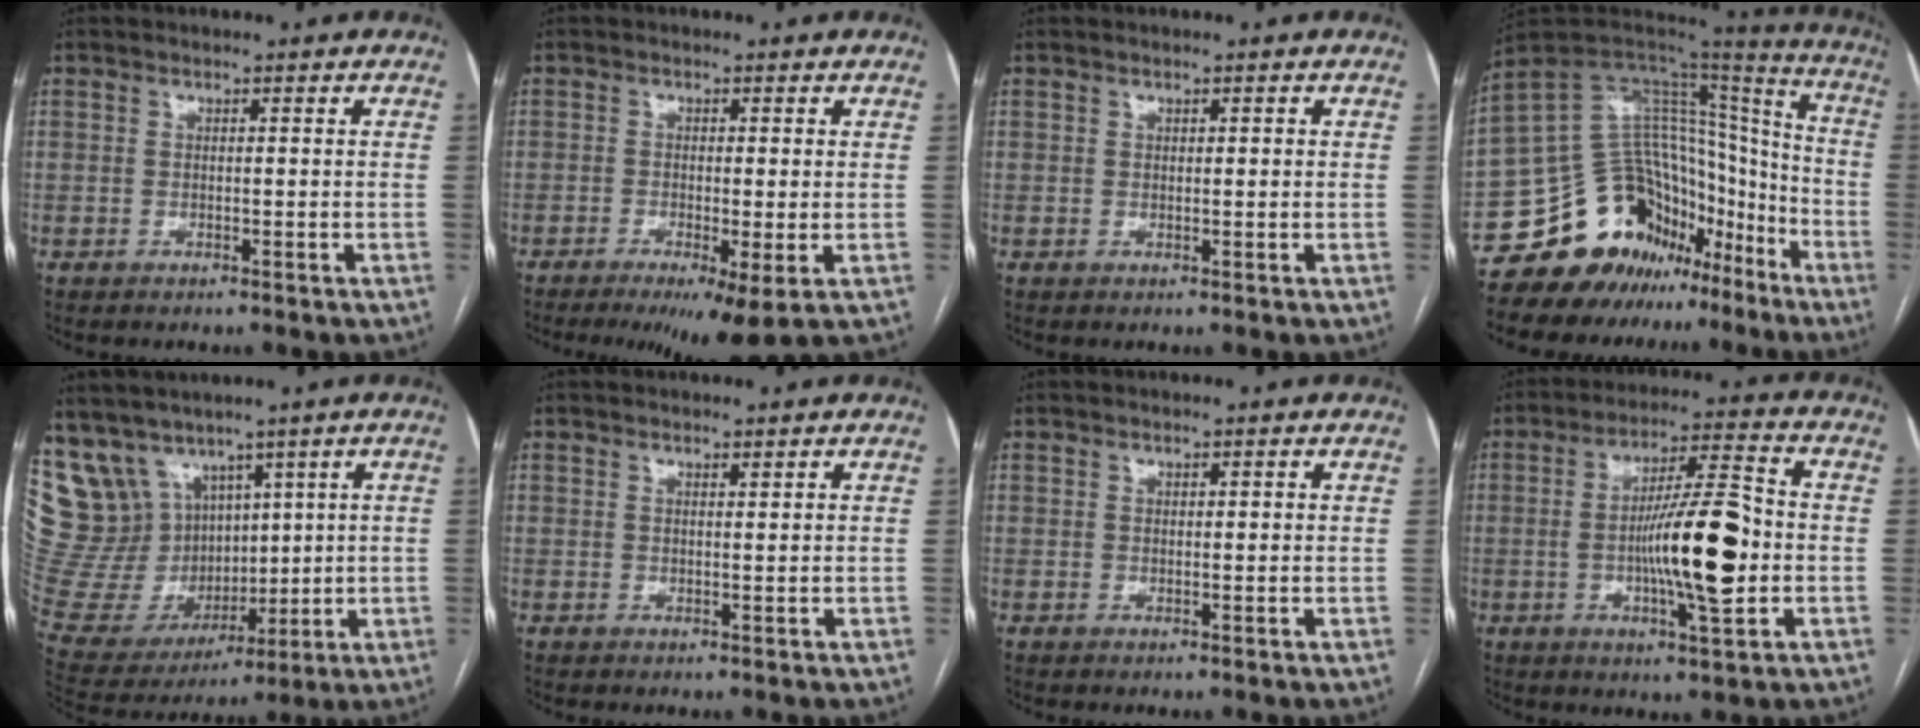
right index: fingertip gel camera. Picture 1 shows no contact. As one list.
[{"total": 7.0, "force": [-3.6, 1.1, 5.9], "torque": [-0.083, -0.019, -0.054]}, {"total": 0.8, "force": [0.3, 0.3, 0.7], "torque": [-0.010, 0.001, 0.004]}, {"total": 20.0, "force": [-13.3, 12.7, 7.9], "torque": [-0.120, 0.101, -0.203]}, {"total": 19.3, "force": [9.9, 15.0, 6.9], "torque": [-0.185, 0.069, 0.223]}, {"total": 1.0, "force": [0.8, 0.2, 0.6], "torque": [-0.011, -0.003, 0.013]}, {"total": 1.1, "force": [0.4, 0.5, 0.9], "torque": [-0.013, 0.003, 0.006]}, {"total": 13.3, "force": [-1.7, 1.8, 13.1], "torque": [-0.223, 0.006, -0.028]}]